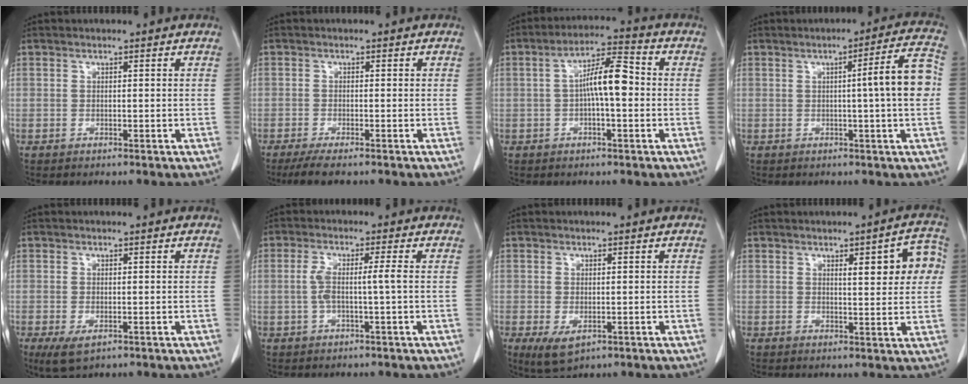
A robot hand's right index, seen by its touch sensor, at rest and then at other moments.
{"total": 4.3, "force": [-3.3, 0.5, 2.8], "torque": [-0.048, -0.010, -0.055]}
{"total": 7.8, "force": [-0.2, 1.8, 7.6], "torque": [-0.139, 0.023, -0.008]}
{"total": 8.2, "force": [-0.1, -0.7, 8.2], "torque": [-0.112, 0.008, -0.004]}
{"total": 3.8, "force": [-1.8, 1.7, 2.9], "torque": [-0.059, -0.011, -0.022]}
{"total": 4.1, "force": [-0.3, 0.0, 4.1], "torque": [-0.089, 0.012, -0.003]}
{"total": 4.2, "force": [-1.6, 2.1, 3.3], "torque": [-0.062, -0.012, -0.015]}
{"total": 7.3, "force": [2.0, 1.8, 6.8], "torque": [-0.079, 0.014, 0.022]}